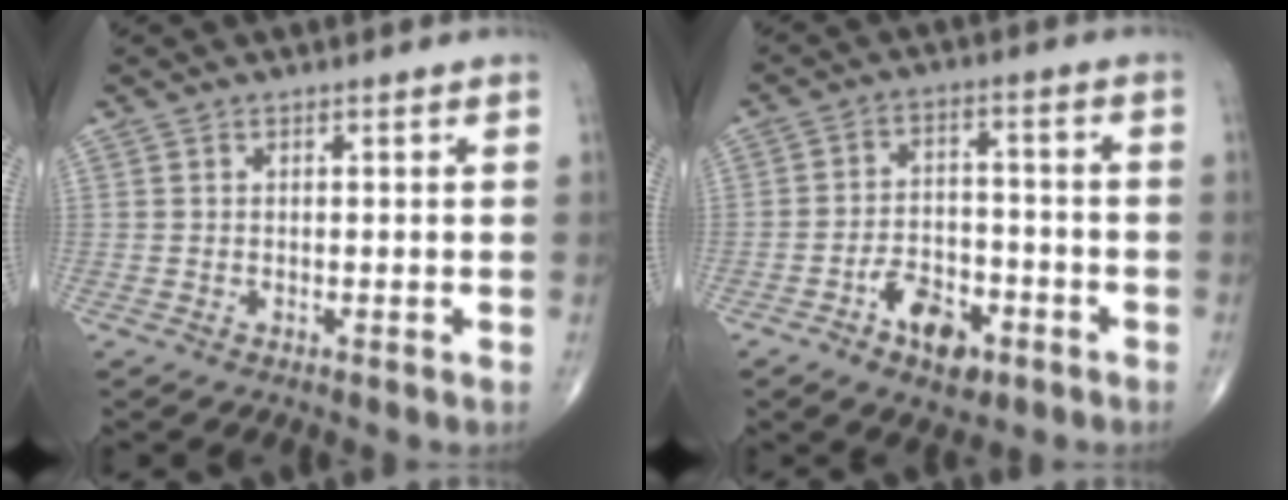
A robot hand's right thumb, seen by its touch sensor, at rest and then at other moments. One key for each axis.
{"total": 9.1, "fx": -4.8, "fy": 5.2, "fz": 5.7, "tx": -0.068, "ty": 0.033, "tz": -0.077}